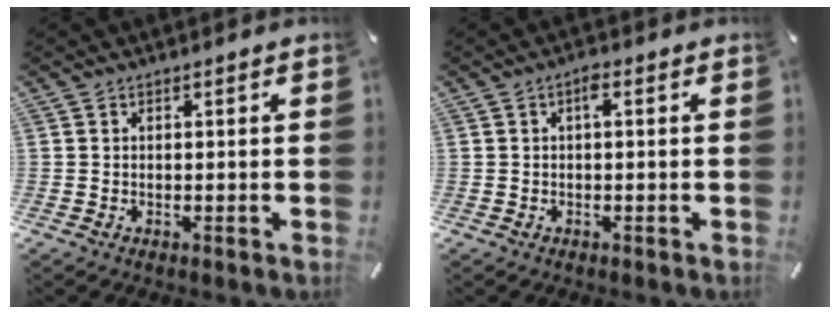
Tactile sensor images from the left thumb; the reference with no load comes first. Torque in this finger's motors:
{"motor_torque": [-0.20, -0.08, 0.29, -0.04, 0.09]}